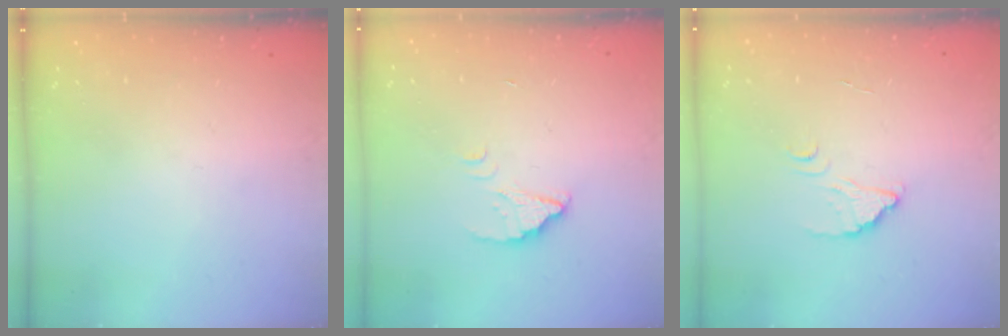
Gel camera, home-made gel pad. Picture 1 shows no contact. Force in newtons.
{"total": 2.4, "press": 2.4, "slide": 0.1}
{"total": 2.0, "press": 2.0, "slide": 0.1}